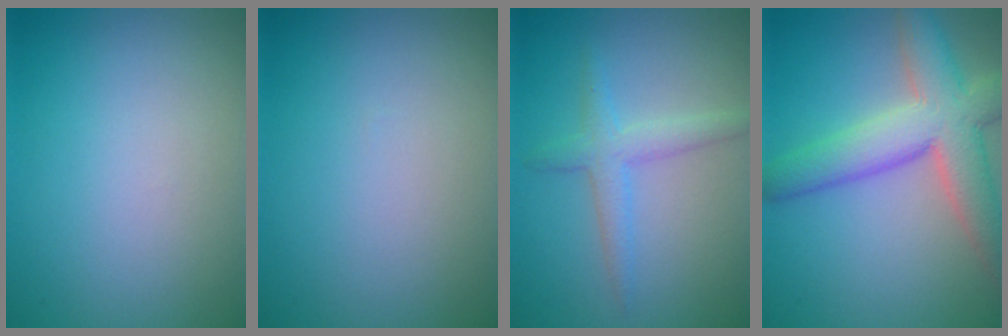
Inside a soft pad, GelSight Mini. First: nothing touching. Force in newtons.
{"total": 0.0}
{"total": 2.4, "press": 2.4, "slide": 0.2}
{"total": 7.6, "press": 7.5, "slide": 0.6}